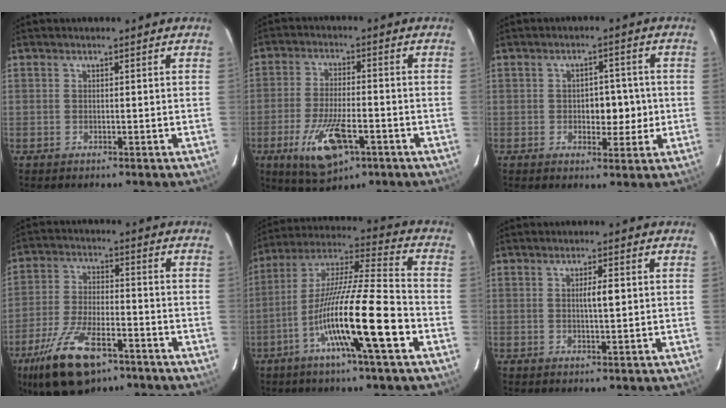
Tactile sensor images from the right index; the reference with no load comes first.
{"total": 10.2, "force": [-4.5, 3.4, 8.5], "torque": [-0.163, -0.016, -0.071]}
{"total": 5.0, "force": [-0.4, 3.0, 4.0], "torque": [-0.046, 0.010, -0.001]}
{"total": 13.3, "force": [-8.3, 4.7, 9.3], "torque": [-0.187, -0.013, -0.143]}
{"total": 17.4, "force": [-6.6, 0.1, 16.1], "torque": [-0.298, -0.007, -0.121]}
{"total": 2.4, "force": [0.3, 0.3, 2.4], "torque": [-0.041, 0.001, 0.005]}